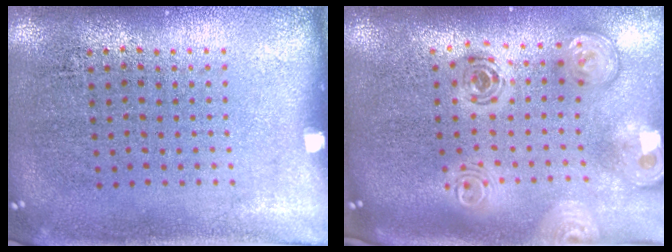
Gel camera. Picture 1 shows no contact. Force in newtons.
{"total": 2.3, "press": 1.8, "slide": 1.4}